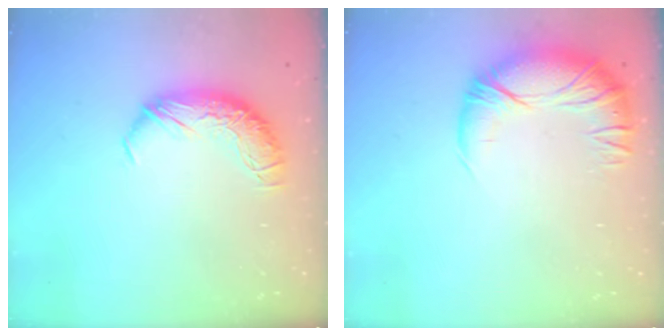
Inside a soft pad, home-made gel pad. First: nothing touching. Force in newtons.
{"total": 3.0, "press": 0.5, "slide": 3.0}